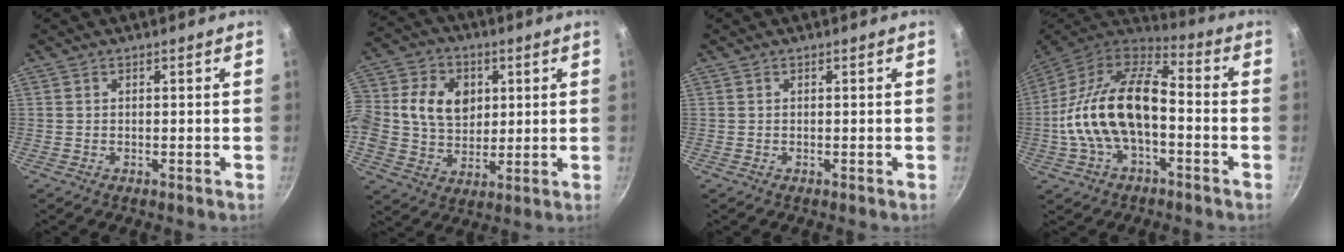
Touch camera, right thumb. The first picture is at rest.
{"total": 19.7, "force": [3.3, 16.1, 10.9], "torque": [-0.228, 0.033, 0.056]}
{"total": 0.0}
{"total": 20.0, "force": [-3.1, 10.7, 16.6], "torque": [-0.296, 0.045, -0.069]}